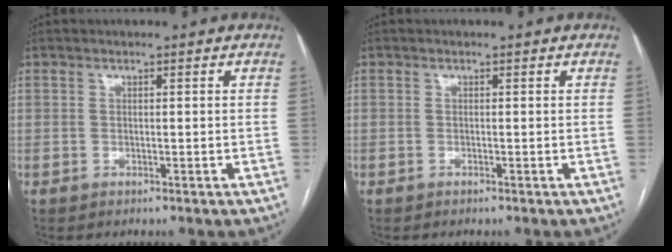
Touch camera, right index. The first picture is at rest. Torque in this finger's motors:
{"motor_torque": [-0.03, -0.05, -0.03, -0.01]}